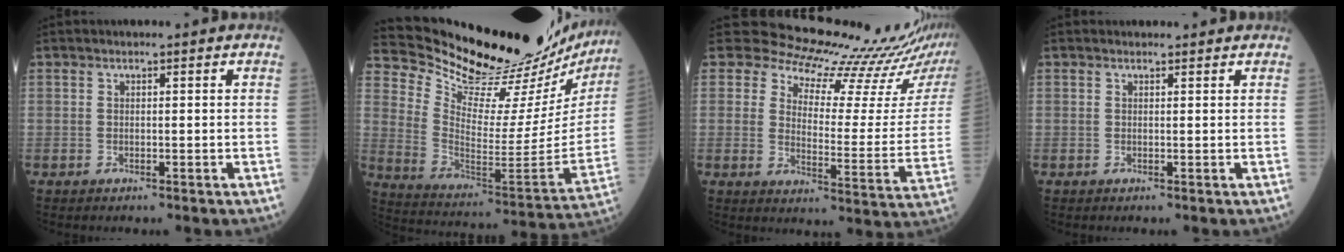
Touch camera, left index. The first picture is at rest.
{"total": 31.1, "force": [28.3, 5.4, 11.7], "torque": [-0.200, -0.116, 0.379]}
{"total": 17.8, "force": [17.0, 2.5, 4.8], "torque": [-0.064, -0.104, 0.191]}
{"total": 1.2, "force": [1.2, 0.4, 0.0], "torque": [-0.006, 0.004, 0.014]}